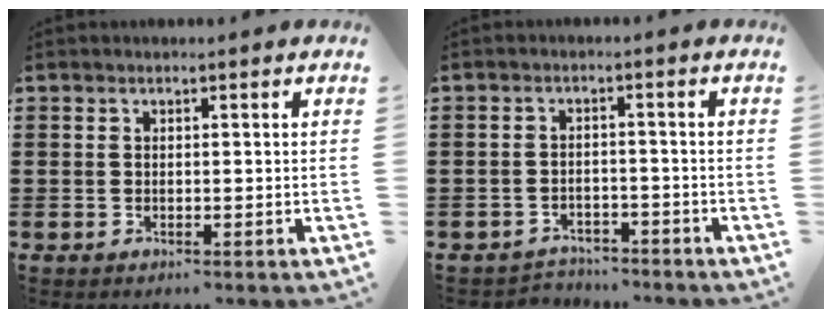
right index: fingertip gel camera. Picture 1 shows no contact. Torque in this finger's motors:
{"motor_torque": [0.02, 0.76, -0.11, -0.03]}